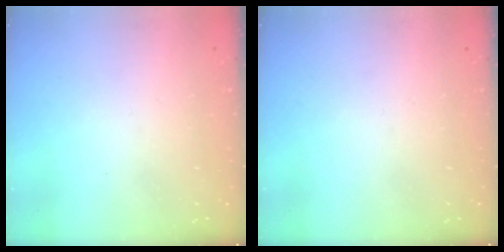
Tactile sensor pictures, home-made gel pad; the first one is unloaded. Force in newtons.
{"total": 0.0}